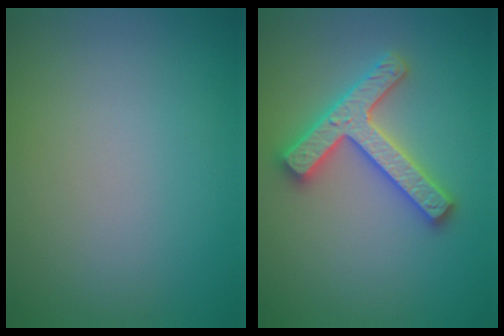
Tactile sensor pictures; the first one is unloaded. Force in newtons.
{"total": 4.7, "press": 4.7, "slide": 0.8}